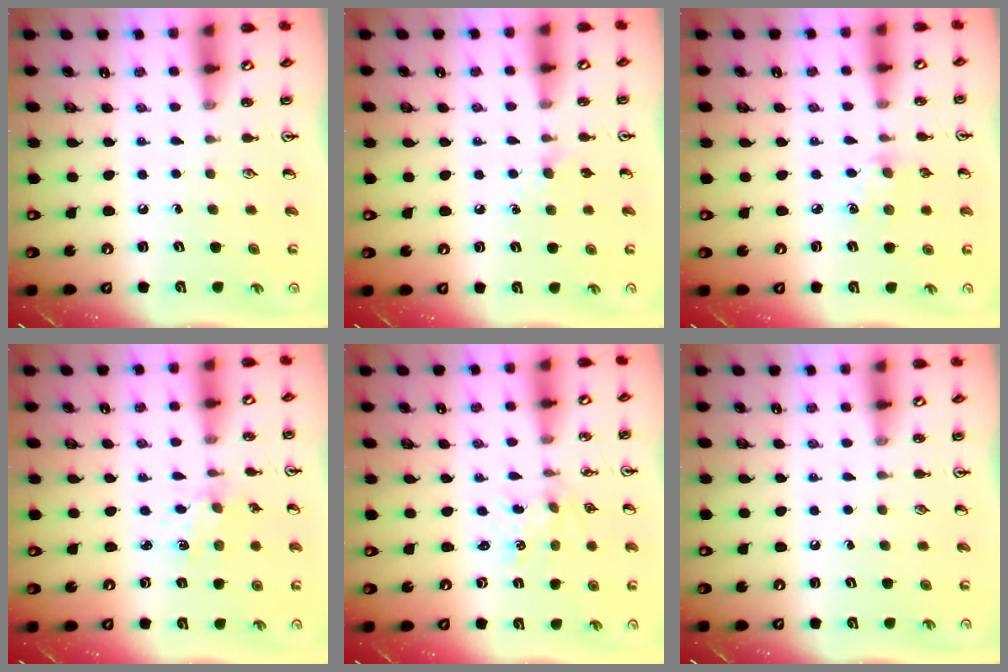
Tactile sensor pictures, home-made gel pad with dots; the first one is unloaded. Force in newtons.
{"total": 4.5, "press": 4.4, "slide": 0.7}
{"total": 6.8, "press": 6.8, "slide": 0.7}
{"total": 1.8, "press": 1.8, "slide": 0.3}
{"total": 1.0, "press": 0.9, "slide": 0.2}
{"total": 0.0}